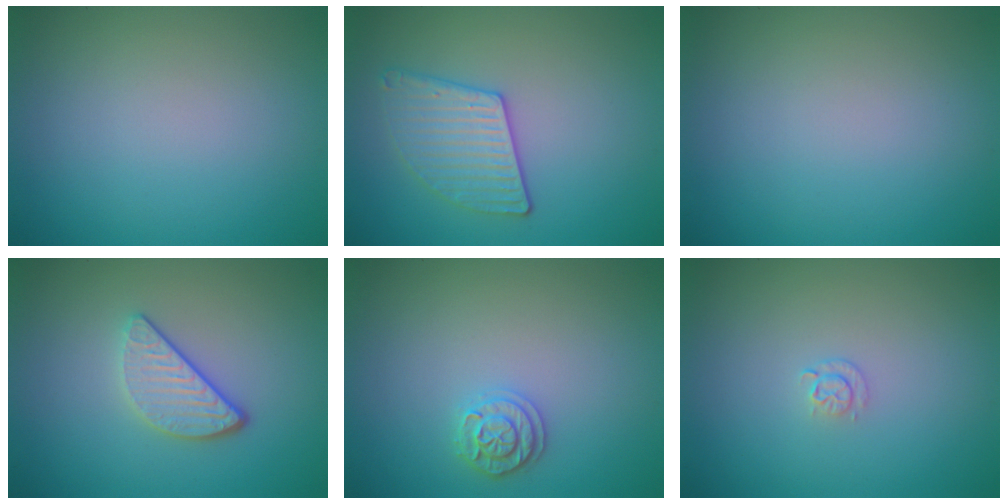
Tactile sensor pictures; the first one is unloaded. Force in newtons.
{"total": 3.0, "press": 2.9, "slide": 0.4}
{"total": 0.0}
{"total": 3.3, "press": 2.6, "slide": 2.0}
{"total": 1.9, "press": 1.9, "slide": 0.3}
{"total": 0.9, "press": 0.6, "slide": 0.6}